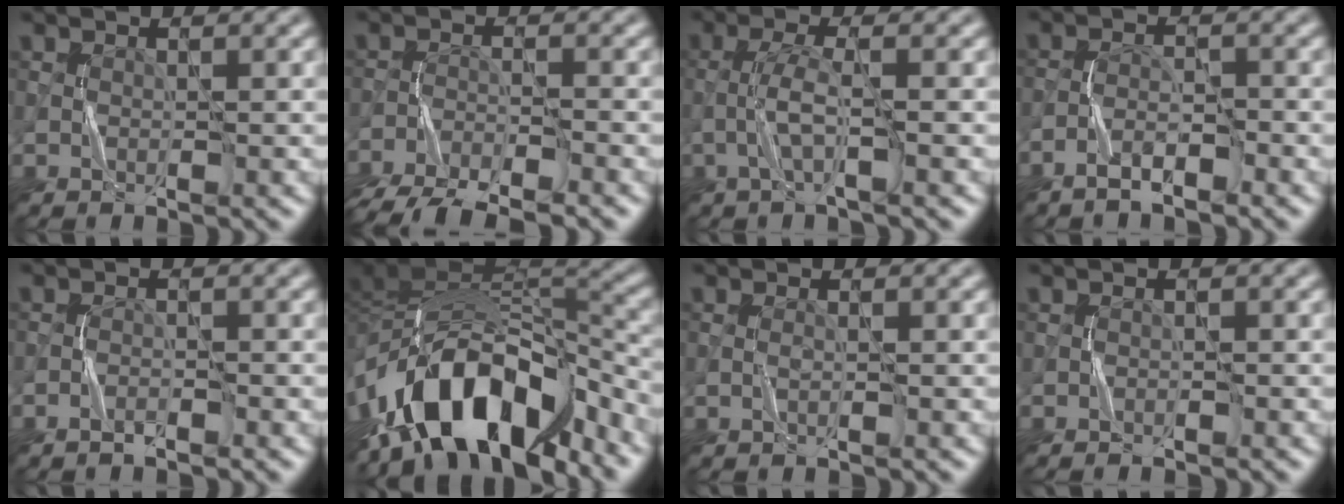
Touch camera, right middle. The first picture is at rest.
{"total": 7.9, "force": [-7.0, 1.5, 3.3], "torque": [-0.060, -0.024, -0.118]}
{"total": 2.8, "force": [-0.9, 0.3, 2.7], "torque": [-0.057, 0.011, -0.024]}
{"total": 2.5, "force": [-2.0, 0.5, 1.5], "torque": [-0.032, 0.007, -0.041]}
{"total": 1.1, "force": [-1.0, 0.1, 0.6], "torque": [-0.011, 0.003, -0.021]}
{"total": 13.5, "force": [-7.7, 5.9, 9.3], "torque": [-0.149, 0.014, -0.141]}
{"total": 0.6, "force": [-0.2, 0.0, 0.5], "torque": [-0.013, 0.000, -0.006]}
{"total": 0.8, "force": [-0.8, 0.0, 0.3], "torque": [-0.005, 0.002, -0.015]}